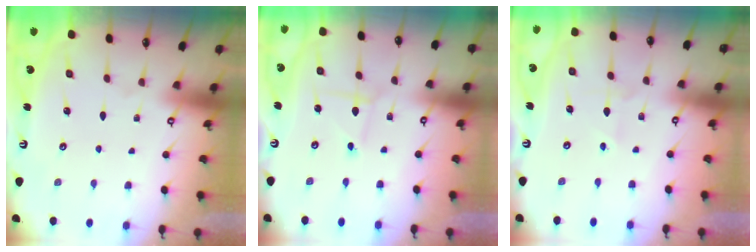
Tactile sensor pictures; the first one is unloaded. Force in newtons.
{"total": 1.6, "press": 1.6, "slide": 0.1}
{"total": 2.3, "press": 2.0, "slide": 1.0}